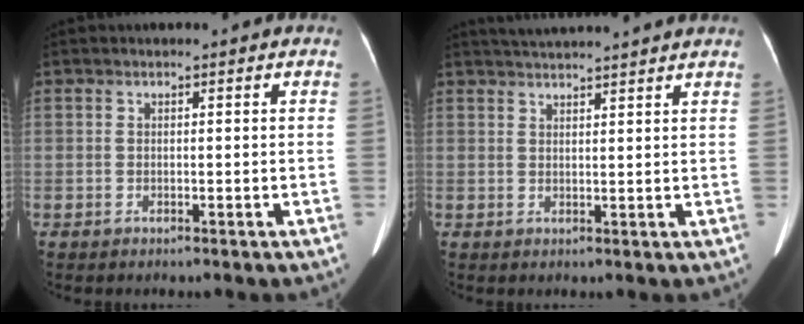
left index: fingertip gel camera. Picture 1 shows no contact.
{"total": 9.2, "force": [8.6, -0.7, 3.2], "torque": [-0.056, 0.028, 0.117]}